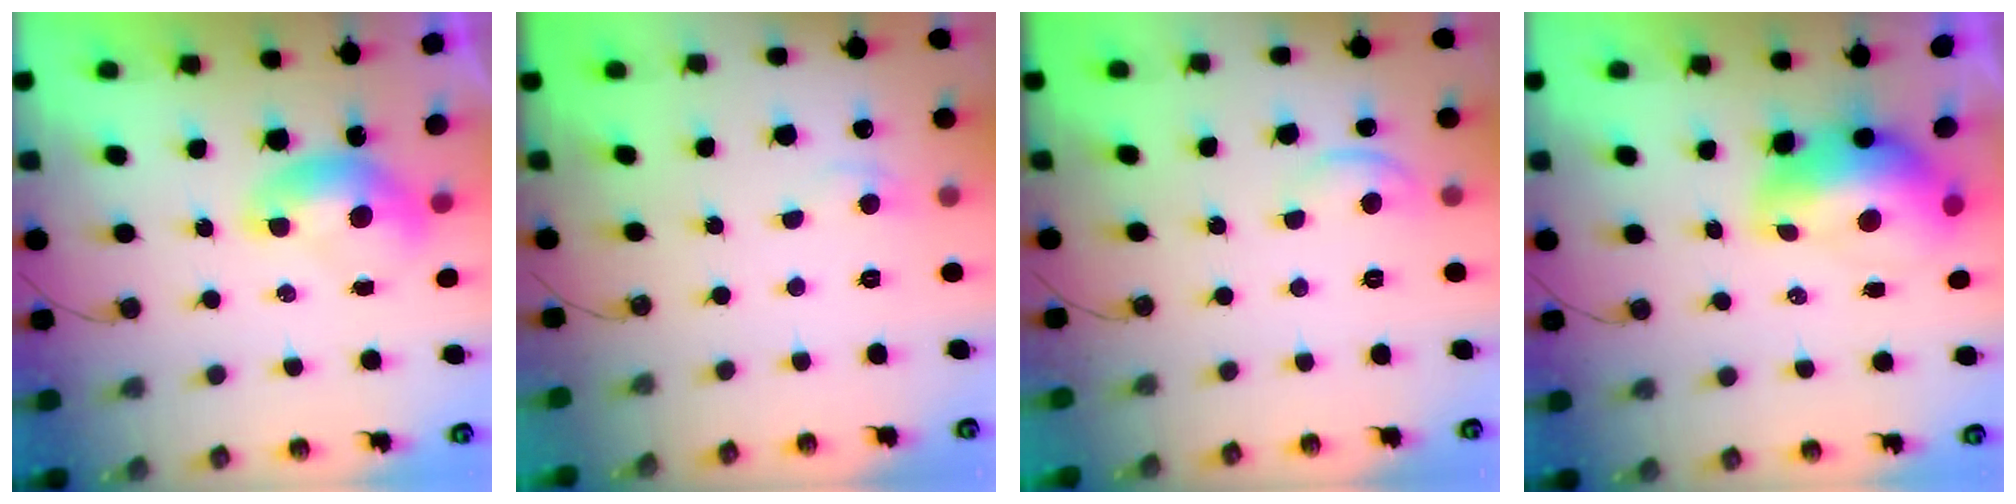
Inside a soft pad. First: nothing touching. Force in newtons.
{"total": 0.6, "press": 0.6, "slide": 0.2}
{"total": 1.4, "press": 1.4, "slide": 0.4}
{"total": 3.1, "press": 3.0, "slide": 1.0}